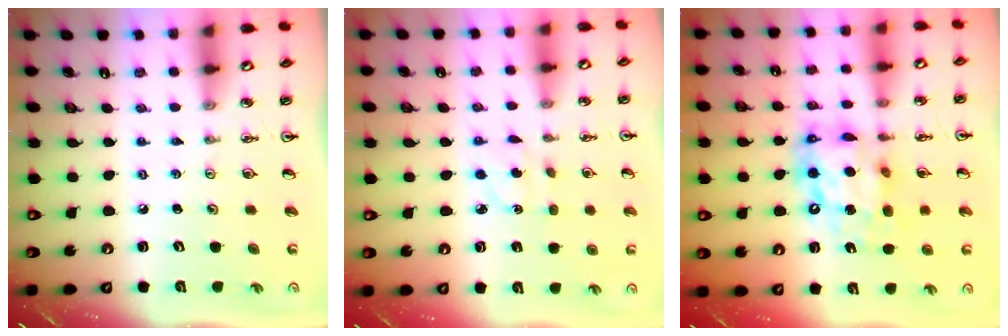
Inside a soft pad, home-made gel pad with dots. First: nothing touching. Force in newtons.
{"total": 3.0, "press": 2.9, "slide": 0.8}
{"total": 14.1, "press": 14.0, "slide": 1.7}